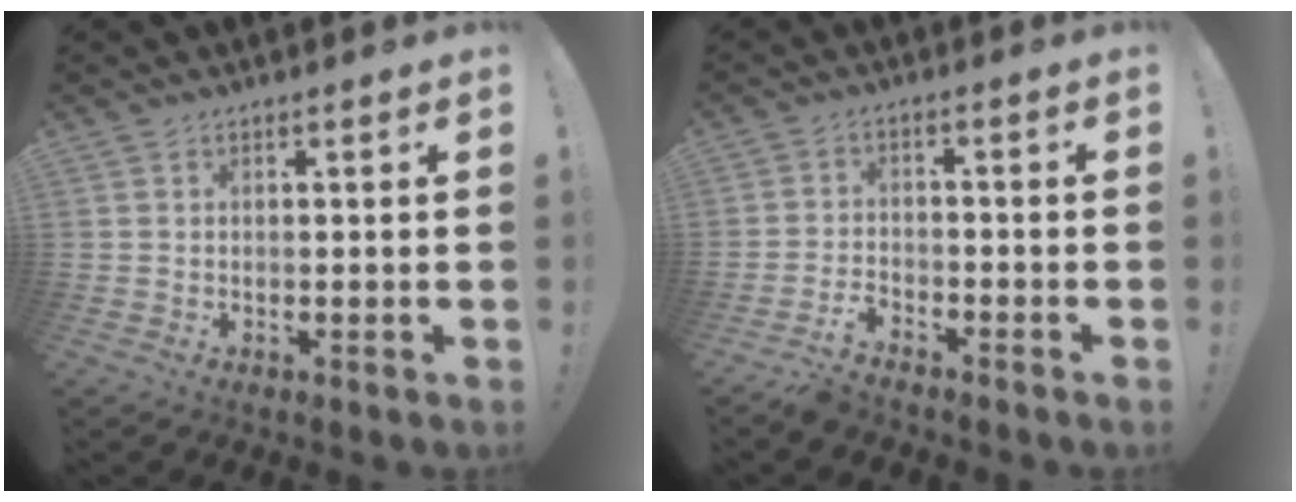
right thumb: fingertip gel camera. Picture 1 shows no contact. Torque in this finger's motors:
{"motor_torque": [0.43, 0.45, 0.27, -0.93, 0.00]}